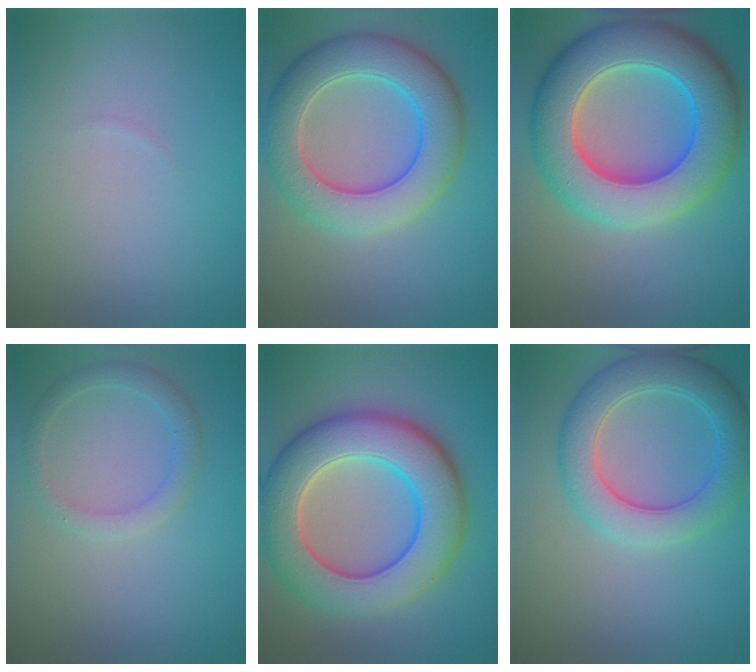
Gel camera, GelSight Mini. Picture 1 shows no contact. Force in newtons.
{"total": 8.1, "press": 8.1, "slide": 0.5}
{"total": 12.2, "press": 12.2, "slide": 0.4}
{"total": 2.1, "press": 2.1, "slide": 0.1}
{"total": 11.1, "press": 11.1, "slide": 0.6}
{"total": 5.7, "press": 5.7, "slide": 0.2}